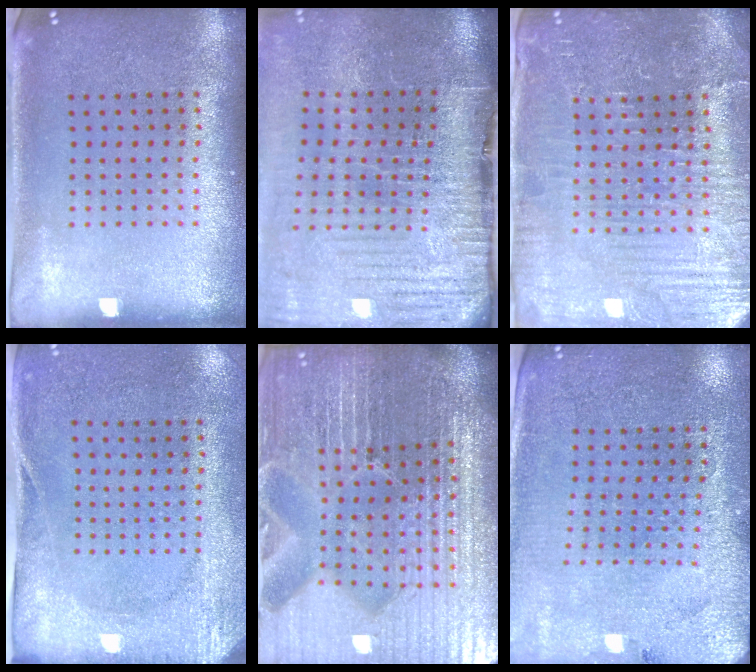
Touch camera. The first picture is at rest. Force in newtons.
{"total": 4.7, "press": 3.8, "slide": 2.8}
{"total": 4.3, "press": 4.2, "slide": 1.3}
{"total": 2.7, "press": 2.1, "slide": 1.7}
{"total": 7.3, "press": 6.3, "slide": 3.5}
{"total": 2.8, "press": 2.8, "slide": 0.5}